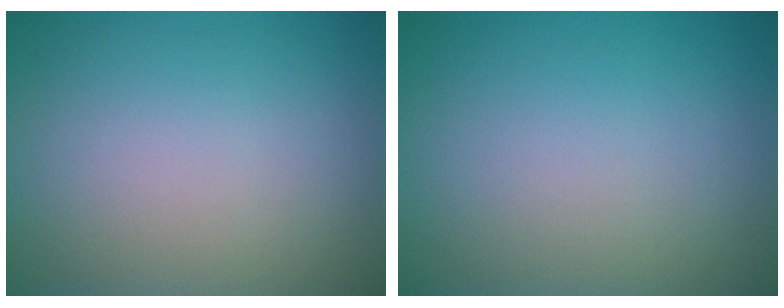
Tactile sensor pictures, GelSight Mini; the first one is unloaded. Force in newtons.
{"total": 0.0}